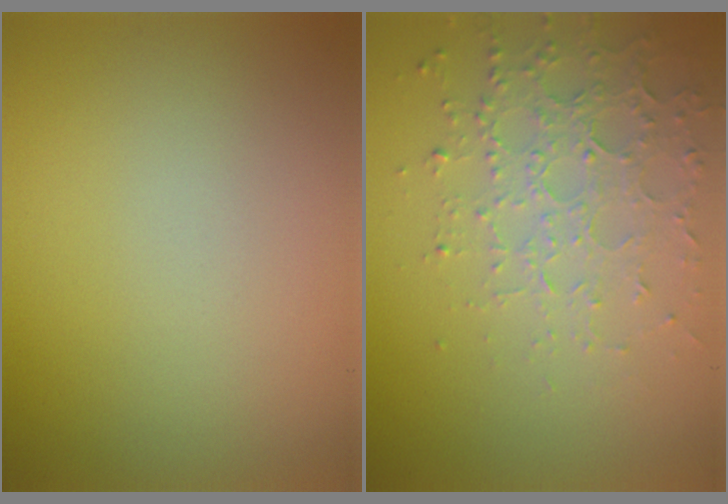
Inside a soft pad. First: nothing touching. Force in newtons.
{"total": 3.9, "press": 3.0, "slide": 2.5}